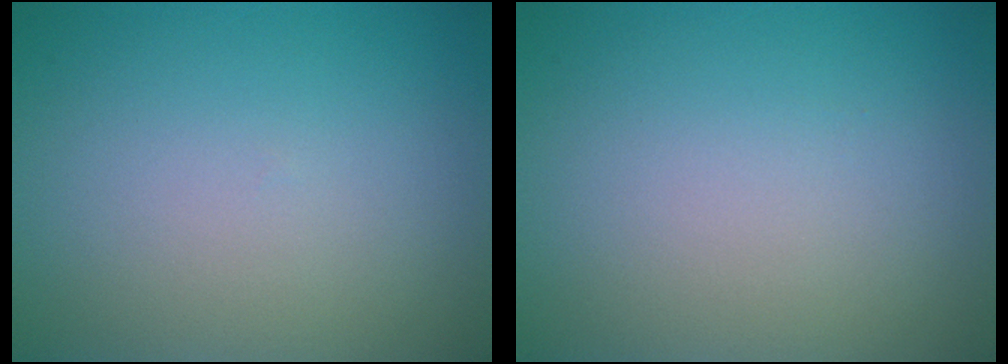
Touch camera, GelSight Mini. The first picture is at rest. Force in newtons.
{"total": 0.0}